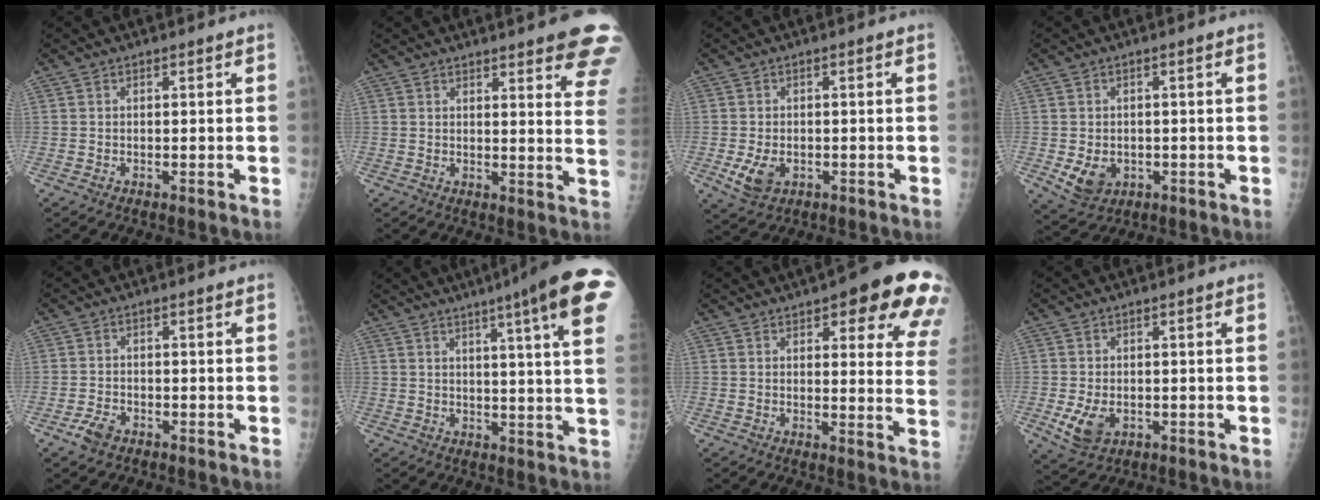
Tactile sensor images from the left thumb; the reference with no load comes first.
{"total": 15.8, "force": [11.3, 3.1, 10.6], "torque": [-0.102, -0.048, 0.118]}
{"total": 4.9, "force": [-1.5, 3.2, 3.4], "torque": [-0.065, 0.000, -0.019]}
{"total": 5.5, "force": [-1.3, 4.3, 3.2], "torque": [-0.044, 0.002, -0.006]}
{"total": 3.1, "force": [-2.0, 1.8, 1.6], "torque": [-0.032, 0.010, -0.034]}
{"total": 17.5, "force": [9.5, 1.0, 14.7], "torque": [-0.186, -0.022, 0.102]}
{"total": 17.9, "force": [9.7, 5.7, 14.0], "torque": [-0.132, -0.033, 0.102]}
{"total": 5.6, "force": [-1.5, 3.7, 3.9], "torque": [-0.071, -0.001, -0.015]}